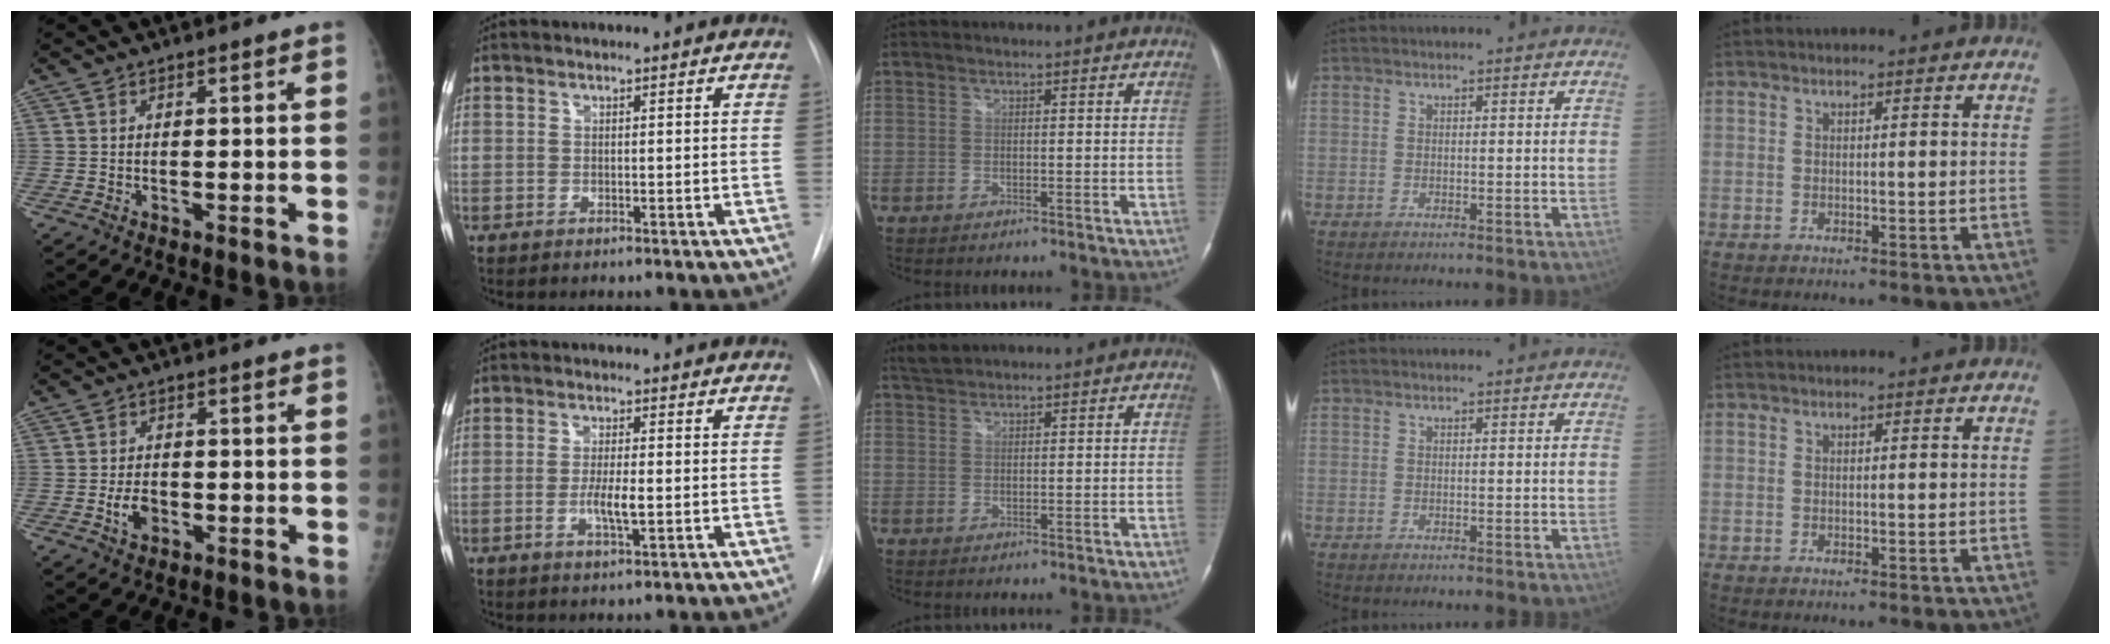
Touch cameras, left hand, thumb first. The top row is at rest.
{"thumb": {"total": 3.7, "force": [-1.2, 2.5, 2.5], "torque": [-0.041, 0.005, -0.018]}, "index": {"total": 3.6, "force": [-0.7, 0.5, 3.4], "torque": [-0.068, -0.006, -0.012]}, "middle": {"total": 1.7, "force": [1.7, 0.1, 0.2], "torque": [-0.010, 0.011, 0.037]}}